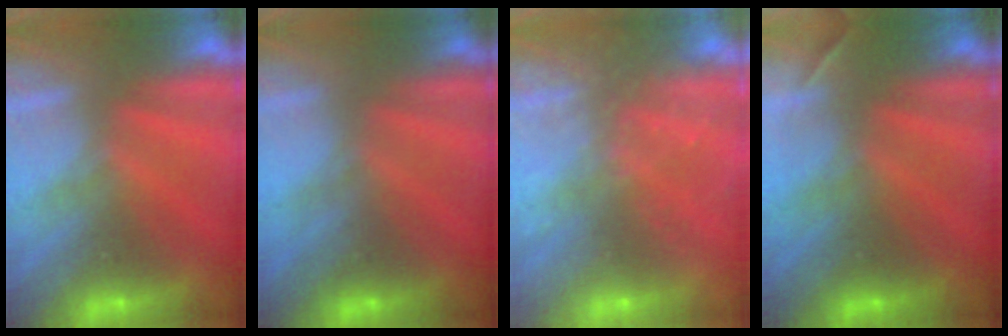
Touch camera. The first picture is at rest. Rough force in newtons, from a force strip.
{"total": 4.8}
{"total": 7.4}
{"total": 1.7}